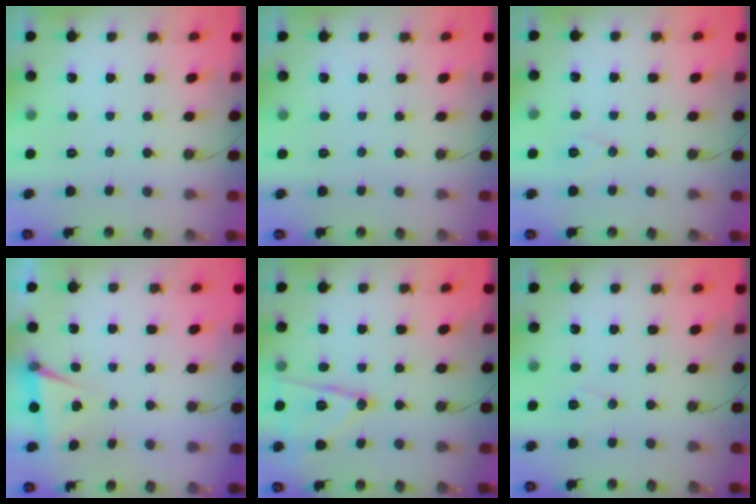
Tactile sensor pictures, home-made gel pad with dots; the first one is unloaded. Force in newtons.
{"total": 0.0}
{"total": 5.5, "press": 3.3, "slide": 4.4}
{"total": 5.0, "press": 2.2, "slide": 4.5}
{"total": 14.0, "press": 14.0, "slide": 0.8}
{"total": 6.2, "press": 4.3, "slide": 4.5}